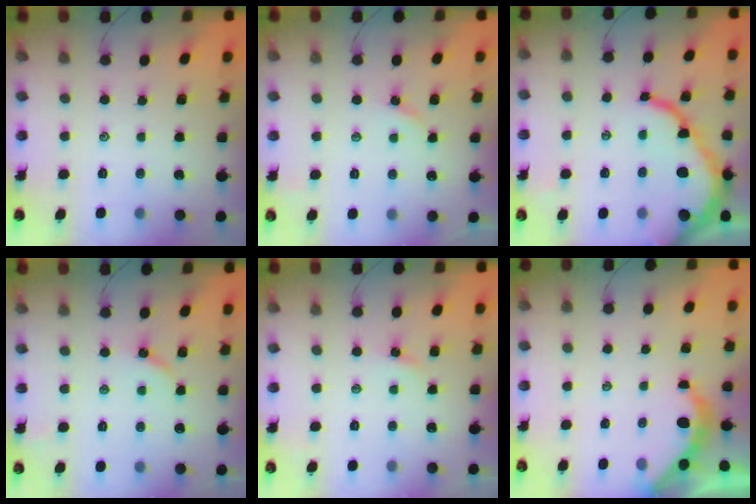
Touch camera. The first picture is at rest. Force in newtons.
{"total": 2.5, "press": 2.5, "slide": 0.3}
{"total": 14.0, "press": 14.0, "slide": 1.2}
{"total": 3.4, "press": 3.4, "slide": 0.3}
{"total": 1.9, "press": 1.8, "slide": 0.3}
{"total": 4.4, "press": 4.4, "slide": 0.6}